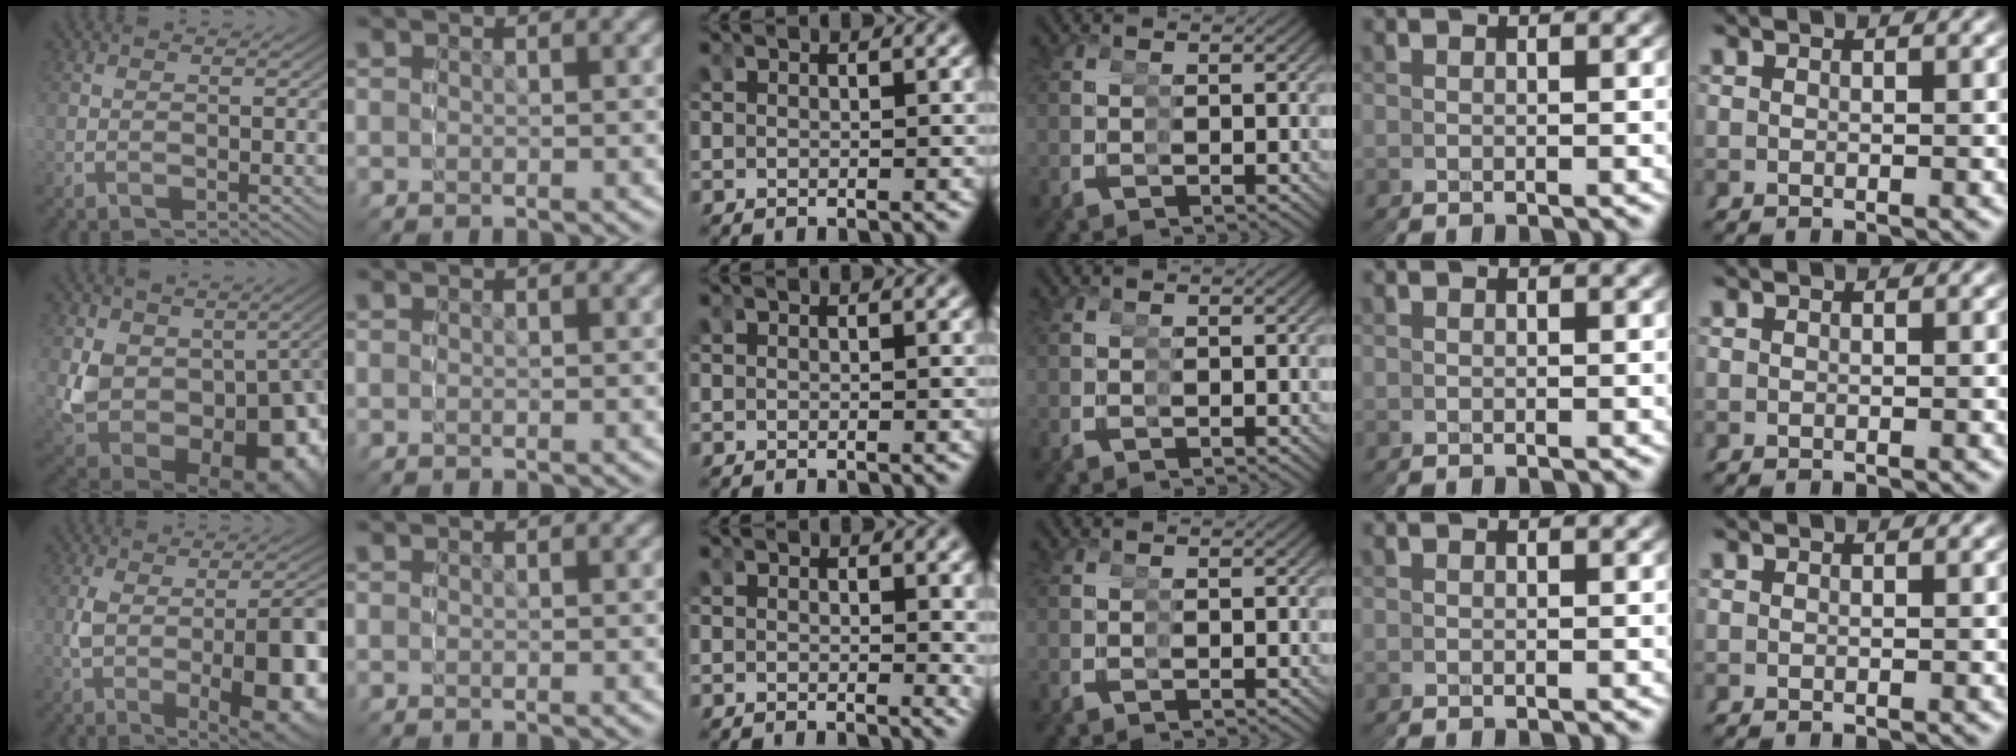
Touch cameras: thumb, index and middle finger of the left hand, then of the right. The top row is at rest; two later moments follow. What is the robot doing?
{"motion": "grasp_and_lifting", "object": "legos"}